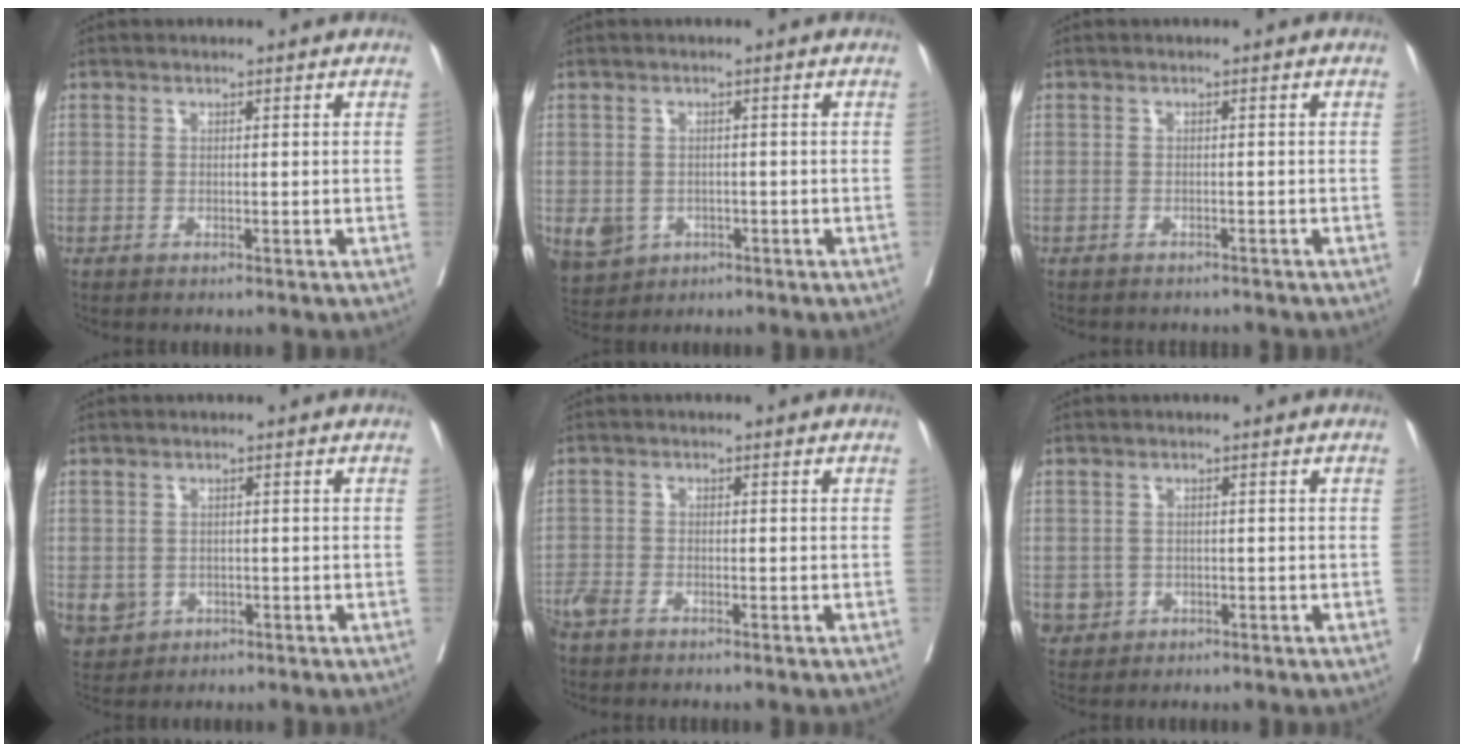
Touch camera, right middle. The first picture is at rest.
{"total": 4.8, "force": [-1.7, 4.2, 1.6], "torque": [-0.031, -0.002, -0.015]}
{"total": 4.6, "force": [-4.3, 1.4, 1.0], "torque": [-0.011, -0.004, -0.053]}
{"total": 4.2, "force": [-1.1, 3.9, 1.0], "torque": [-0.019, 0.000, -0.008]}
{"total": 3.5, "force": [-2.8, 1.4, 1.6], "torque": [-0.036, -0.004, -0.056]}
{"total": 2.9, "force": [-0.6, 2.8, 0.3], "torque": [0.000, 0.005, -0.004]}